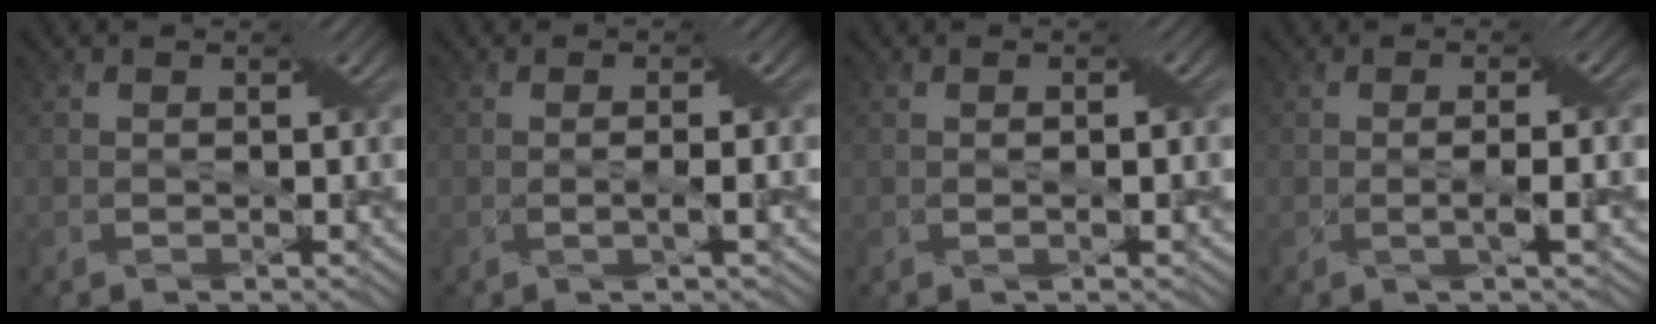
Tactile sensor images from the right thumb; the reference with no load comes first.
{"total": 2.1, "force": [-0.1, 0.2, 2.0], "torque": [-0.035, 0.005, -0.006]}
{"total": 1.2, "force": [0.0, 0.1, 1.2], "torque": [-0.019, 0.002, 0.000]}
{"total": 2.8, "force": [-0.4, 0.3, 2.7], "torque": [-0.048, 0.006, -0.011]}